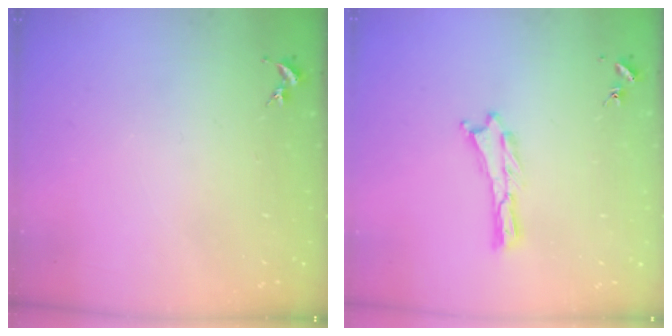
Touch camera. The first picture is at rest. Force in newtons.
{"total": 0.0}